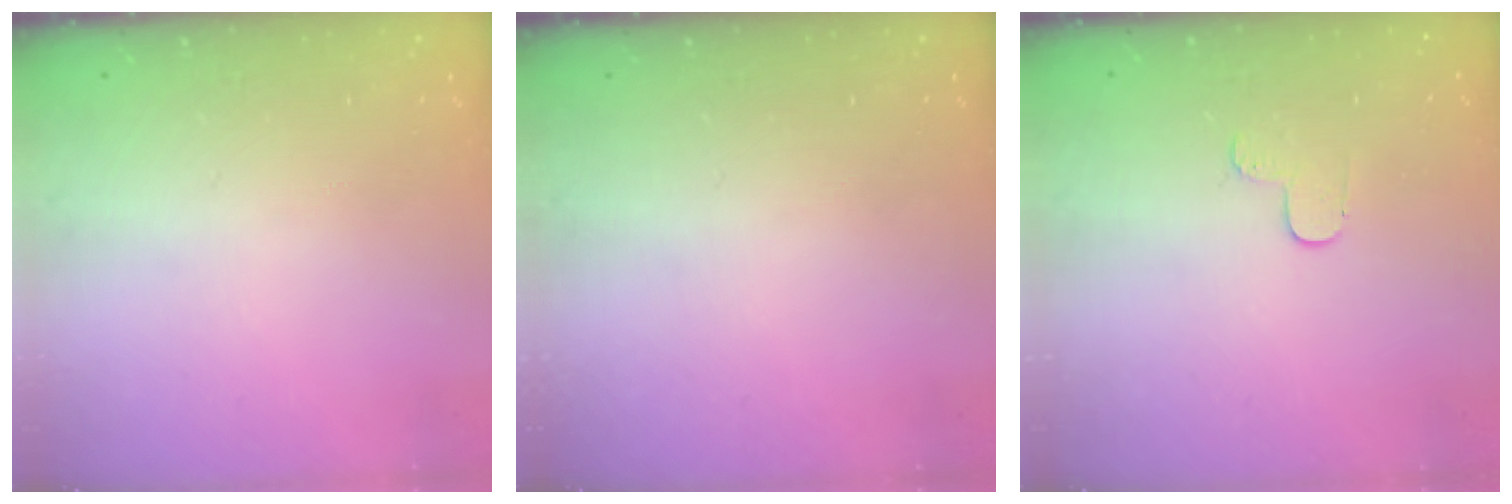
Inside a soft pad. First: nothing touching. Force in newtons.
{"total": 0.0}
{"total": 4.1, "press": 4.0, "slide": 0.4}